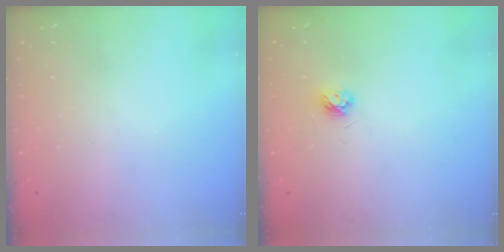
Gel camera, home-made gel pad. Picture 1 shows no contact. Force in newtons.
{"total": 4.5, "press": 4.5, "slide": 0.6}